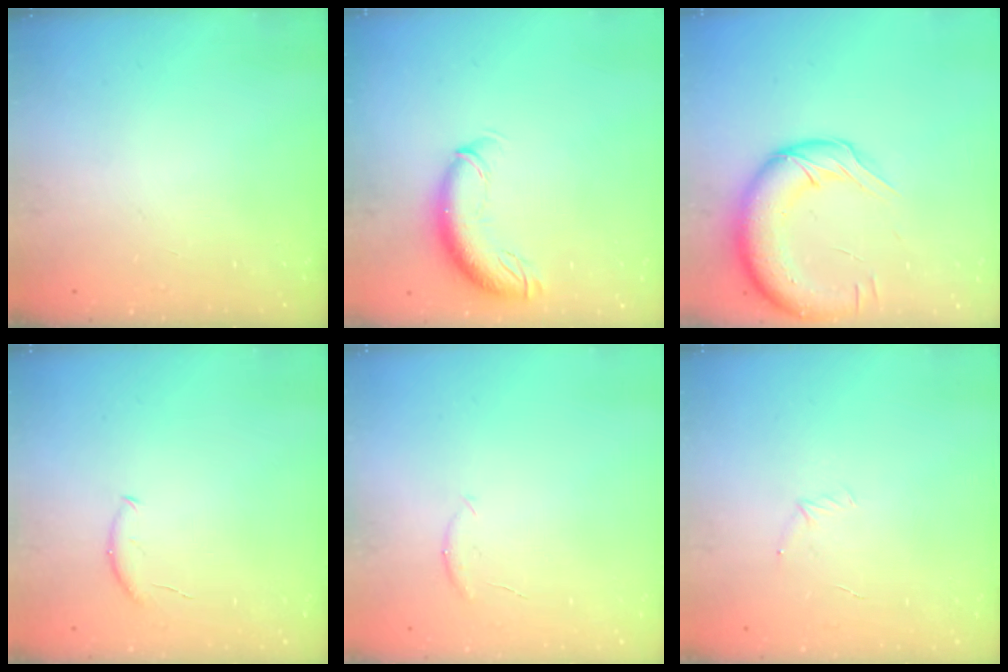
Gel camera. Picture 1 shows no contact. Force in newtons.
{"total": 10.2, "press": 10.0, "slide": 2.3}
{"total": 15.7, "press": 15.3, "slide": 3.6}
{"total": 5.3, "press": 5.2, "slide": 0.6}
{"total": 5.0, "press": 4.9, "slide": 1.0}
{"total": 4.2, "press": 4.0, "slide": 1.1}